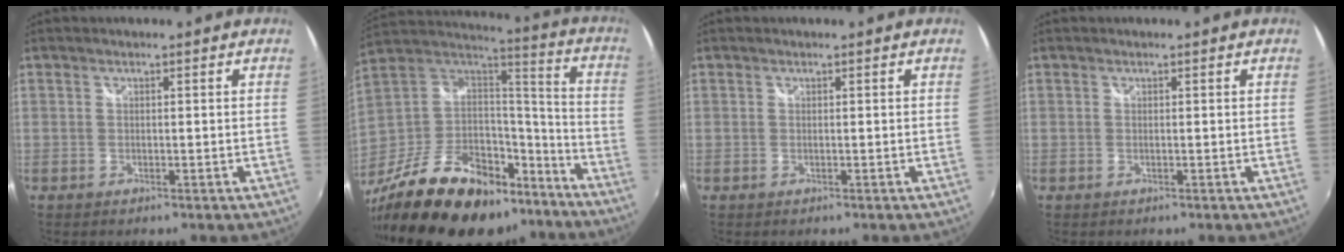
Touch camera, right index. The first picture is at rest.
{"total": 33.3, "force": [-22.0, 17.2, 18.0], "torque": [-0.365, 0.021, -0.327]}
{"total": 0.0}
{"total": 0.0}